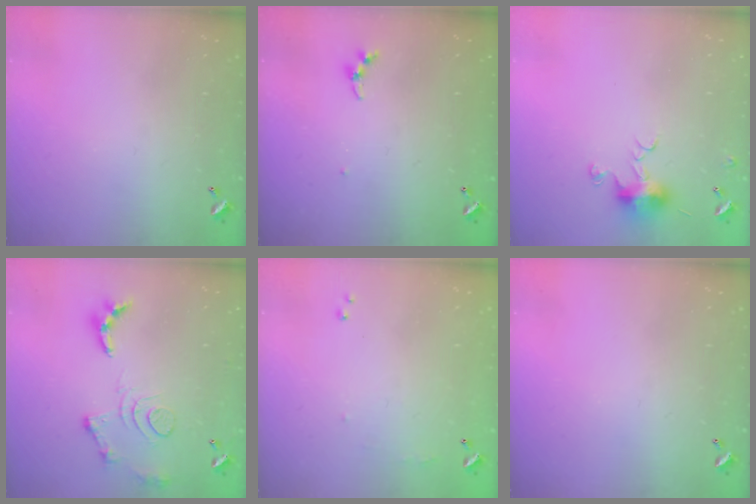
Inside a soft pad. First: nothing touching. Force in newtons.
{"total": 3.5, "press": 3.4, "slide": 0.4}
{"total": 7.4, "press": 7.4, "slide": 1.0}
{"total": 12.5, "press": 12.5, "slide": 1.1}
{"total": 5.2, "press": 5.1, "slide": 0.6}
{"total": 0.0}